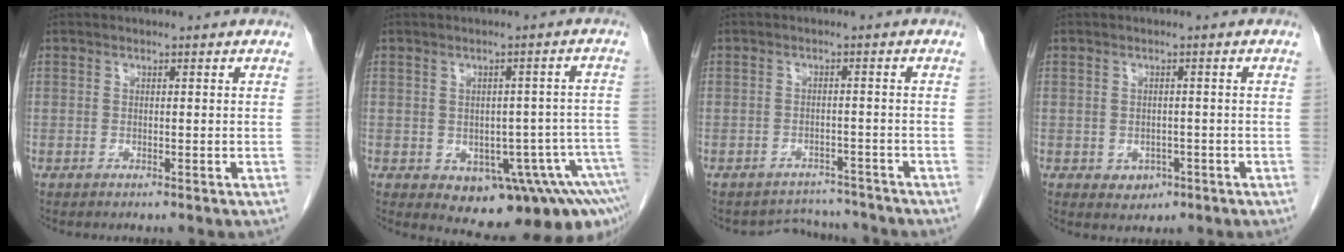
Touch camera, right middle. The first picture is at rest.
{"total": 13.2, "force": [-6.5, 5.4, 10.1], "torque": [-0.074, 0.022, -0.071]}
{"total": 4.8, "force": [-4.5, 1.2, -1.1], "torque": [0.013, 0.016, -0.061]}
{"total": 2.6, "force": [-1.1, 2.0, 1.1], "torque": [-0.010, 0.005, -0.007]}